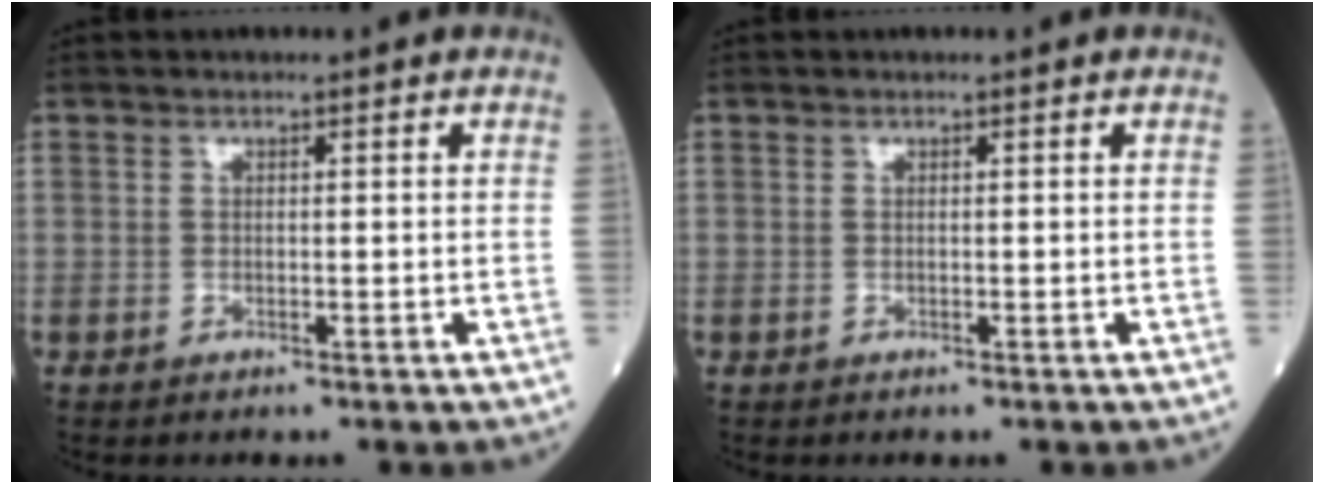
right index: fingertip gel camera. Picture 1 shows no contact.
{"total": 0.0}